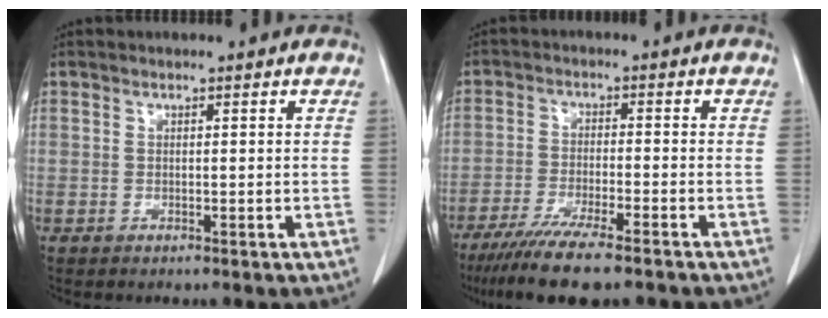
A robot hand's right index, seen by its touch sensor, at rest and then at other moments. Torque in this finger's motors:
{"motor_torque": [0.74, -0.69, 0.39, 0.18]}